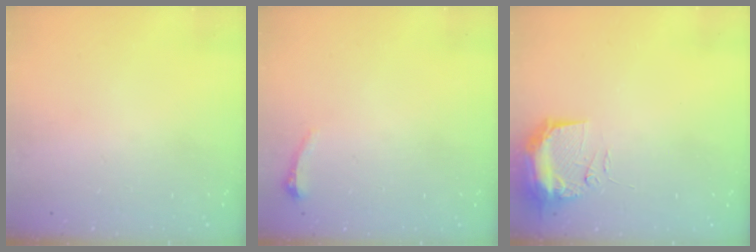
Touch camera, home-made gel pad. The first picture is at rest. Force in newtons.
{"total": 4.2, "press": 3.9, "slide": 1.7}
{"total": 14.8, "press": 11.3, "slide": 9.5}